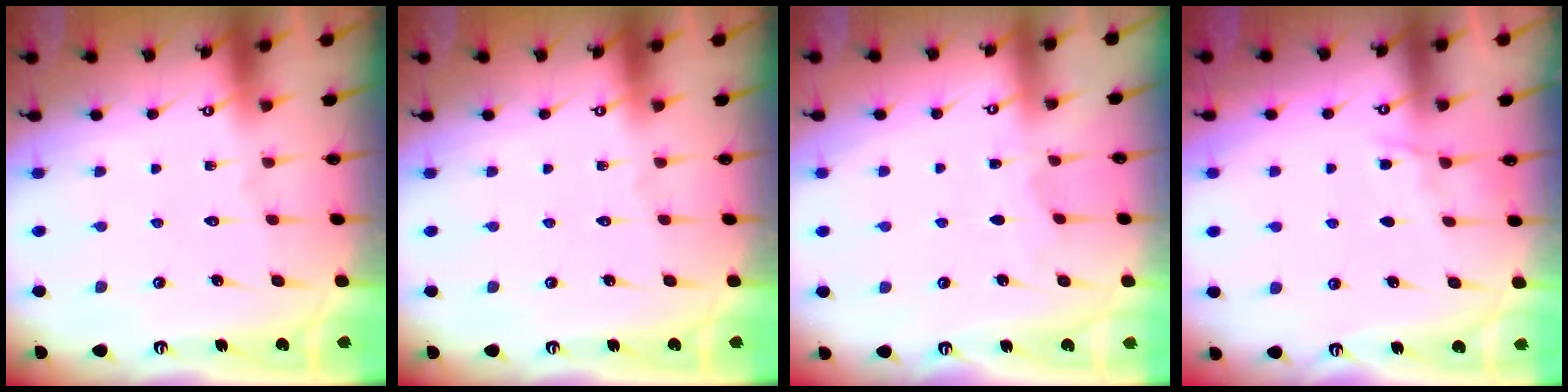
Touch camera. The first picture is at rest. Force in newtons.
{"total": 0.0}
{"total": 3.1, "press": 3.1, "slide": 0.5}
{"total": 4.3, "press": 4.3, "slide": 0.5}